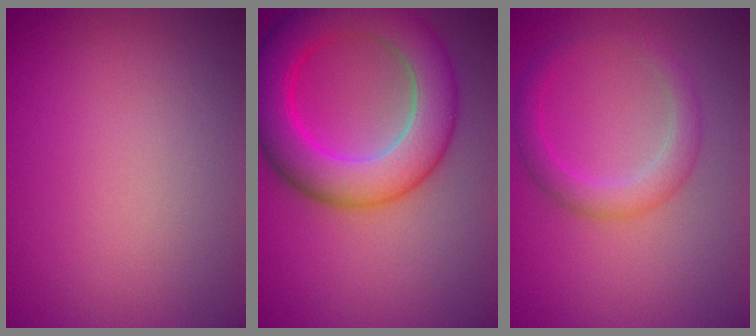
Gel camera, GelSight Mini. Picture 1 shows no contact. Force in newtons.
{"total": 8.8, "press": 8.8, "slide": 0.4}
{"total": 2.9, "press": 2.8, "slide": 0.2}